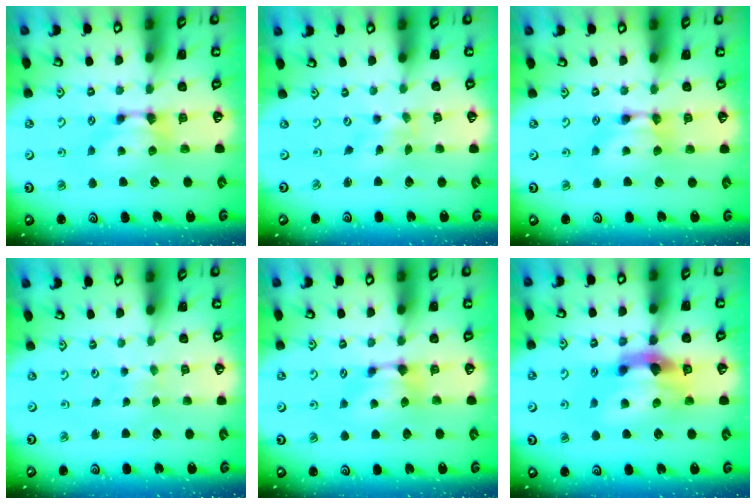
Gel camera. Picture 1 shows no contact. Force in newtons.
{"total": 4.2, "press": 4.2, "slide": 0.8}
{"total": 1.8, "press": 1.7, "slide": 0.1}
{"total": 4.8, "press": 4.8, "slide": 0.1}
{"total": 0.8, "press": 0.5, "slide": 0.6}
{"total": 6.3, "press": 6.0, "slide": 2.1}